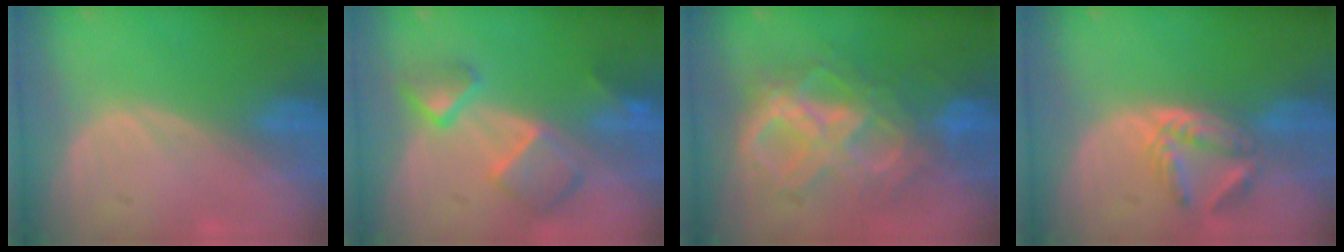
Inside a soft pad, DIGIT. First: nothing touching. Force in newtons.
{"total": 7.9, "press": 6.8, "slide": 4.1}
{"total": 10.6, "press": 10.6, "slide": 1.2}
{"total": 5.8, "press": 5.0, "slide": 2.9}